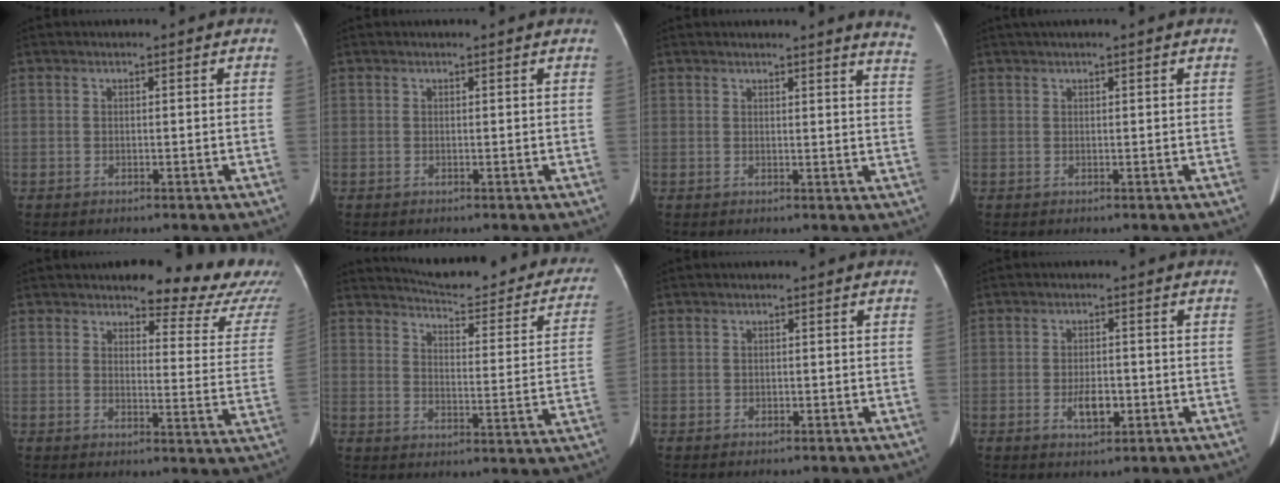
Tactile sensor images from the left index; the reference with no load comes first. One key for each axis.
{"total": 0.0}
{"total": 7.1, "fx": 6.7, "fy": -0.5, "fz": 2.3, "tx": -0.018, "ty": -0.051, "tz": 0.042}
{"total": 1.3, "fx": 0.8, "fy": -0.2, "fz": 1.0, "tx": -0.022, "ty": 0.017, "tz": 0.019}
{"total": 14.6, "fx": 12.8, "fy": 4.1, "fz": 5.5, "tx": -0.033, "ty": -0.044, "tz": 0.115}
{"total": 24.0, "fx": 21.5, "fy": 4.6, "fz": 9.7, "tx": -0.119, "ty": -0.058, "tz": 0.244}
{"total": 0.5, "fx": -0.3, "fy": 0.4, "fz": 0.2, "tx": -0.003, "ty": 0.001, "tz": -0.007}
{"total": 3.9, "fx": -1.4, "fy": 1.8, "fz": 3.2, "tx": -0.058, "ty": 0.000, "tz": -0.018}